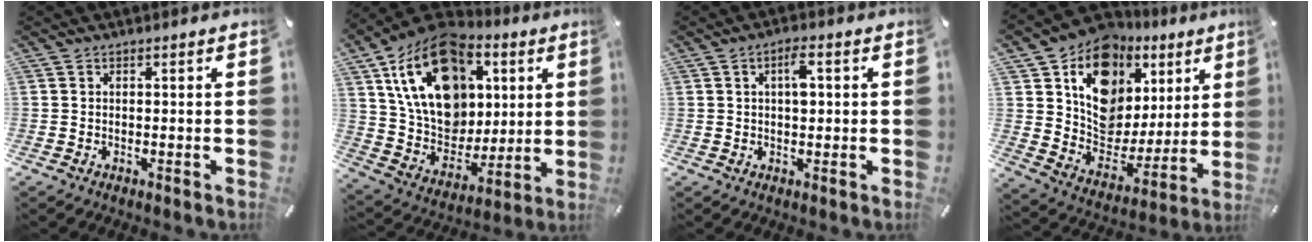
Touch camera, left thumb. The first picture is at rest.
{"total": 21.6, "force": [7.7, 16.1, 12.2], "torque": [-0.214, -0.035, 0.144]}
{"total": 4.2, "force": [0.9, 1.9, 3.7], "torque": [-0.059, 0.002, 0.009]}
{"total": 13.4, "force": [6.9, 10.5, 4.5], "torque": [-0.073, -0.063, 0.125]}